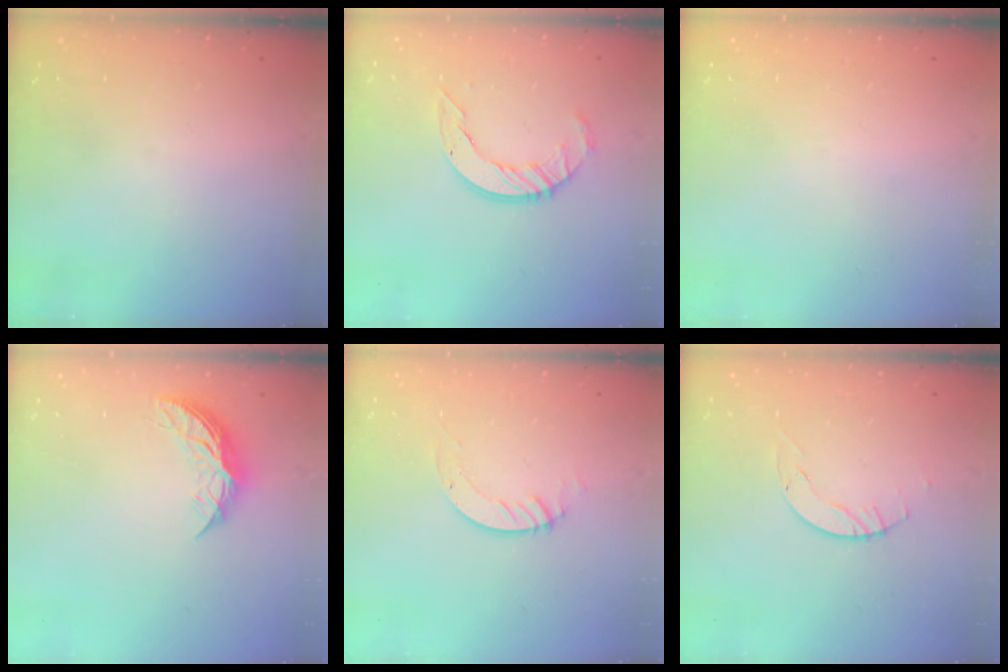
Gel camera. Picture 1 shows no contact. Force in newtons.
{"total": 9.3, "press": 9.3, "slide": 0.9}
{"total": 0.0}
{"total": 8.8, "press": 8.8, "slide": 0.5}
{"total": 3.8, "press": 3.8, "slide": 0.4}
{"total": 3.1, "press": 3.1, "slide": 0.4}